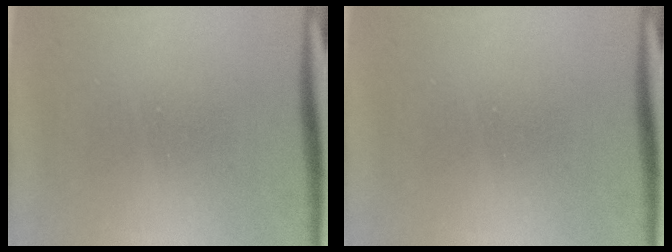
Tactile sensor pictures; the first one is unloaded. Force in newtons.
{"total": 0.0}